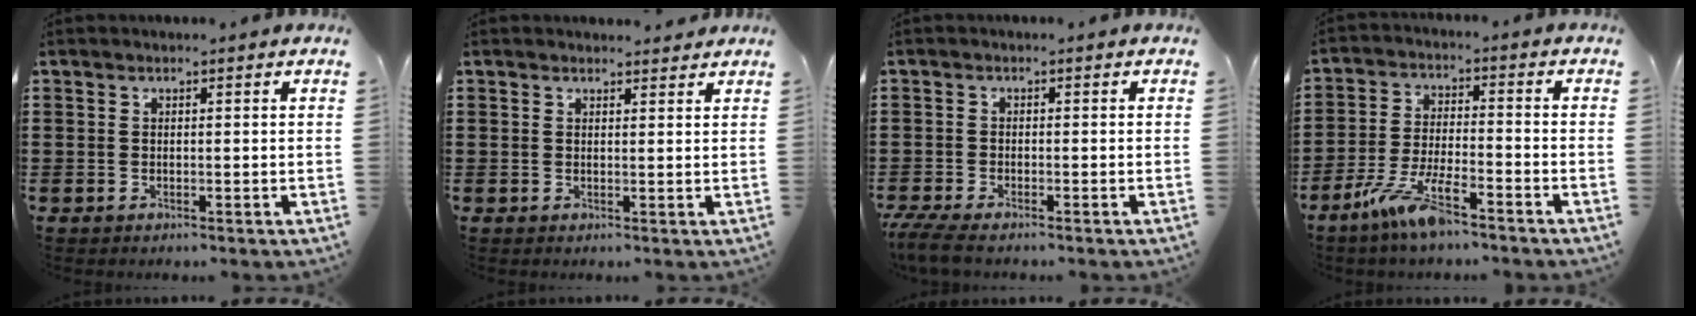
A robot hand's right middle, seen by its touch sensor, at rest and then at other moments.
{"total": 1.3, "force": [1.3, 0.0, 0.1], "torque": [0.002, -0.005, 0.024]}
{"total": 3.2, "force": [-2.8, 0.0, 1.4], "torque": [-0.046, -0.015, -0.060]}
{"total": 8.1, "force": [-5.8, 1.2, 5.5], "torque": [-0.117, -0.007, -0.109]}